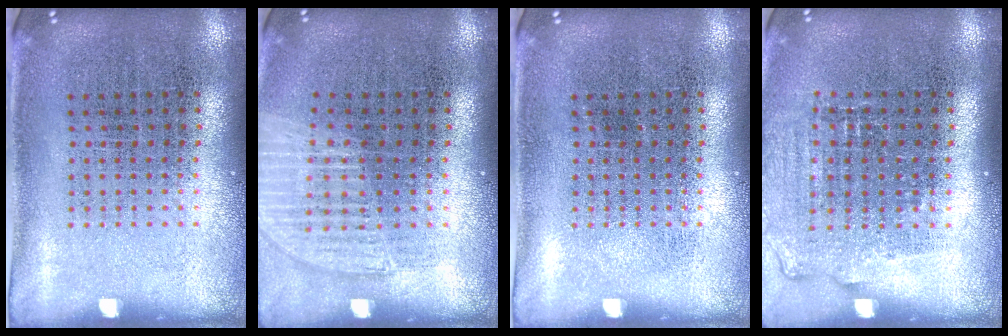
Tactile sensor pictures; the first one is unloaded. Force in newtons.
{"total": 1.1, "press": 1.0, "slide": 0.3}
{"total": 0.0}
{"total": 1.1, "press": 1.1, "slide": 0.4}